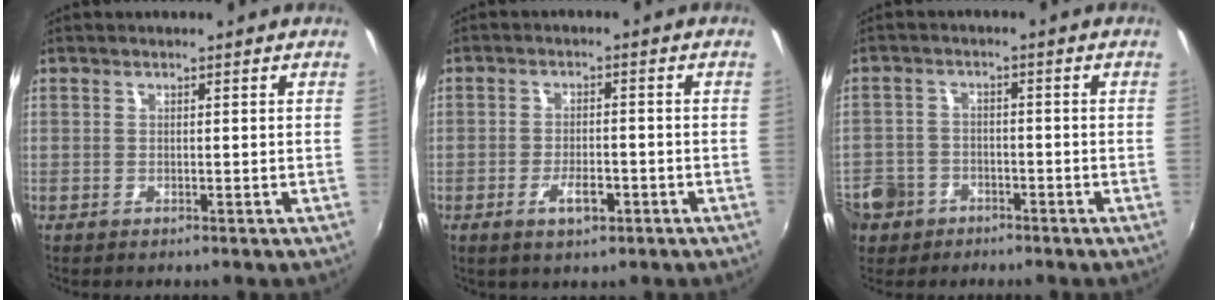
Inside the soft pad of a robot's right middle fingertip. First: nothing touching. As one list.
[{"total": 4.4, "force": [-2.2, 1.9, 3.3], "torque": [-0.069, -0.003, -0.034]}, {"total": 10.4, "force": [-5.0, 8.6, 3.1], "torque": [-0.106, 0.018, -0.081]}]